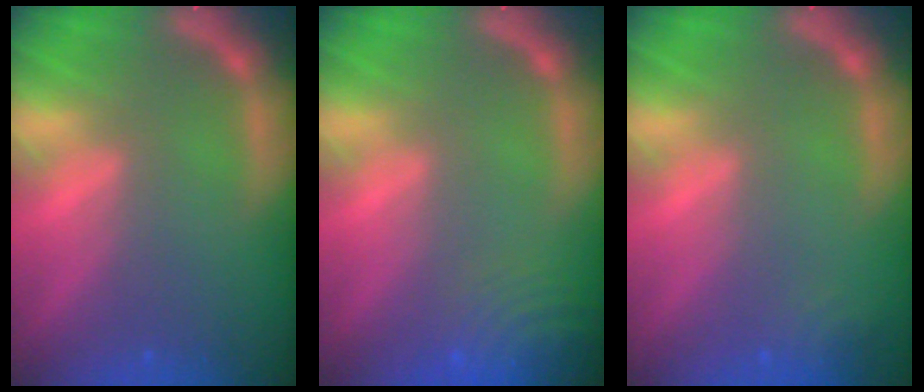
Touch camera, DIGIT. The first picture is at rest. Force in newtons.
{"total": 9.0}
{"total": 1.9}